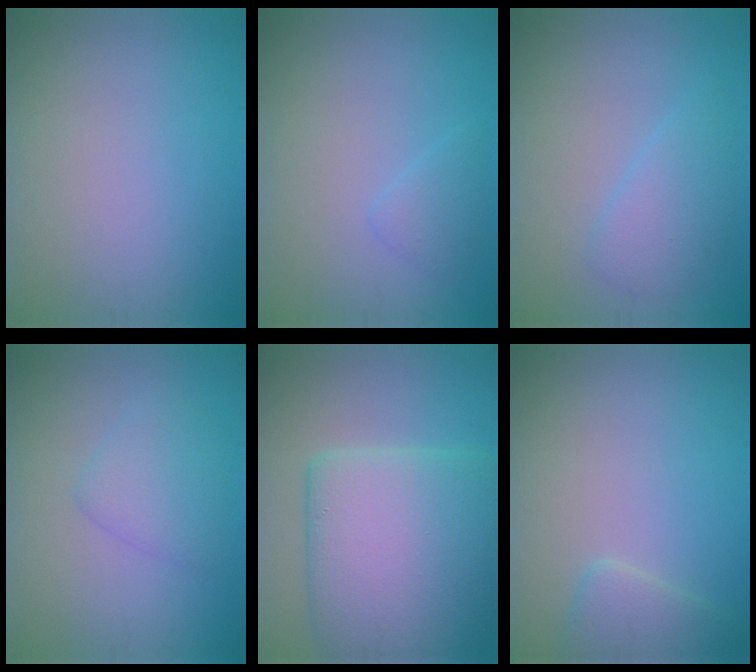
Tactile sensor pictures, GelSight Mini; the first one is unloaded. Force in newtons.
{"total": 1.4, "press": 1.4, "slide": 0.1}
{"total": 2.7, "press": 2.7, "slide": 0.2}
{"total": 2.5, "press": 2.5, "slide": 0.1}
{"total": 10.8, "press": 10.7, "slide": 0.7}
{"total": 2.1, "press": 2.1, "slide": 0.2}